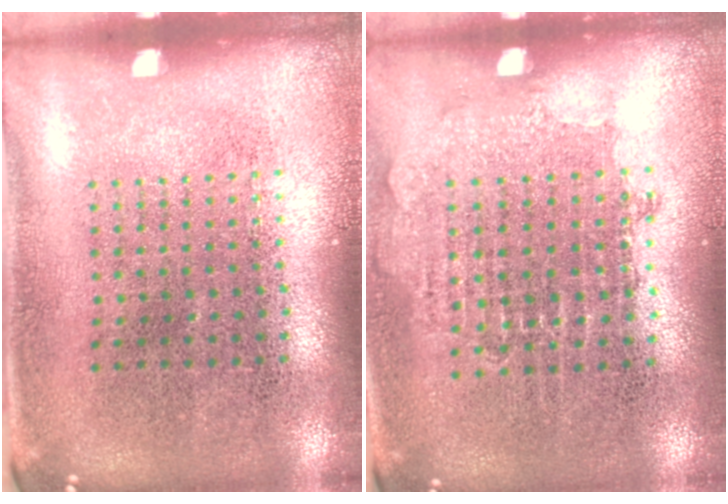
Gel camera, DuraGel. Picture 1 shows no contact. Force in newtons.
{"total": 0.8, "press": 0.8, "slide": 0.3}